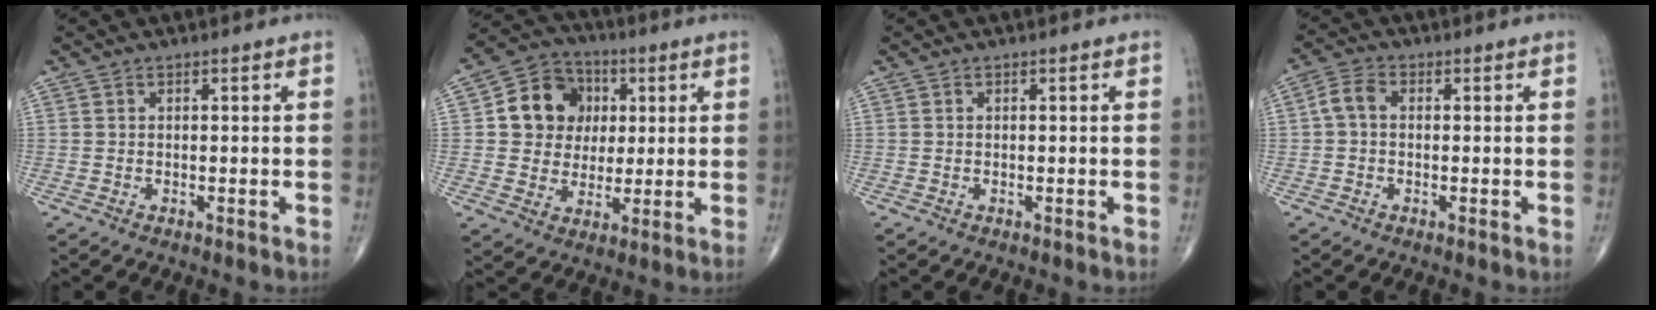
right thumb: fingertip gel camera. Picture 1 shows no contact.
{"total": 12.2, "force": [2.5, 10.7, 5.3], "torque": [-0.048, 0.006, 0.038]}
{"total": 0.0}
{"total": 3.8, "force": [0.1, 2.6, 2.8], "torque": [-0.051, 0.014, -0.006]}